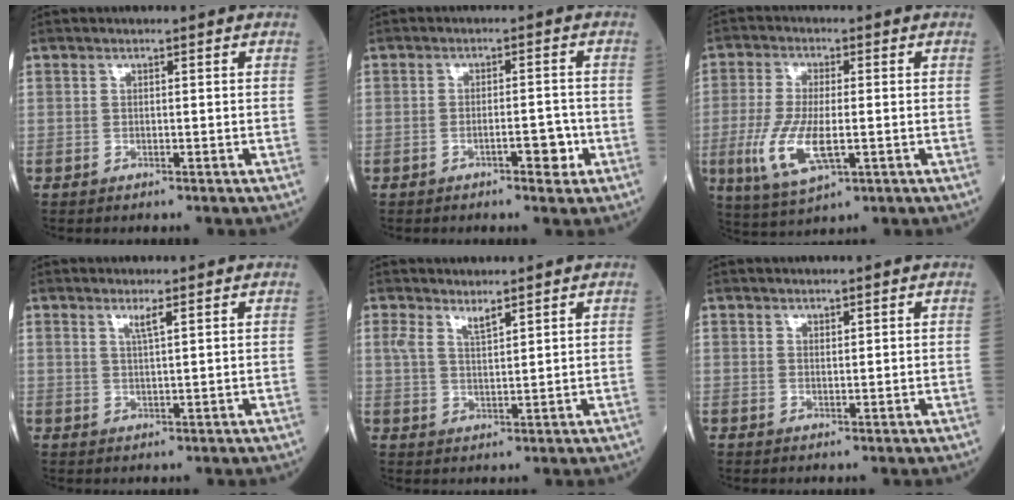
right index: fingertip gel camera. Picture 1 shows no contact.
{"total": 2.5, "force": [-1.3, 0.9, 1.9], "torque": [-0.026, 0.004, -0.017]}
{"total": 9.2, "force": [-2.0, 2.9, 8.5], "torque": [-0.194, -0.016, -0.031]}
{"total": 1.9, "force": [1.1, -0.1, 1.5], "torque": [-0.031, -0.003, 0.020]}
{"total": 2.9, "force": [2.2, 0.5, 1.8], "torque": [-0.039, 0.001, 0.044]}
{"total": 0.7, "force": [0.6, 0.3, 0.2], "torque": [-0.002, -0.006, 0.010]}